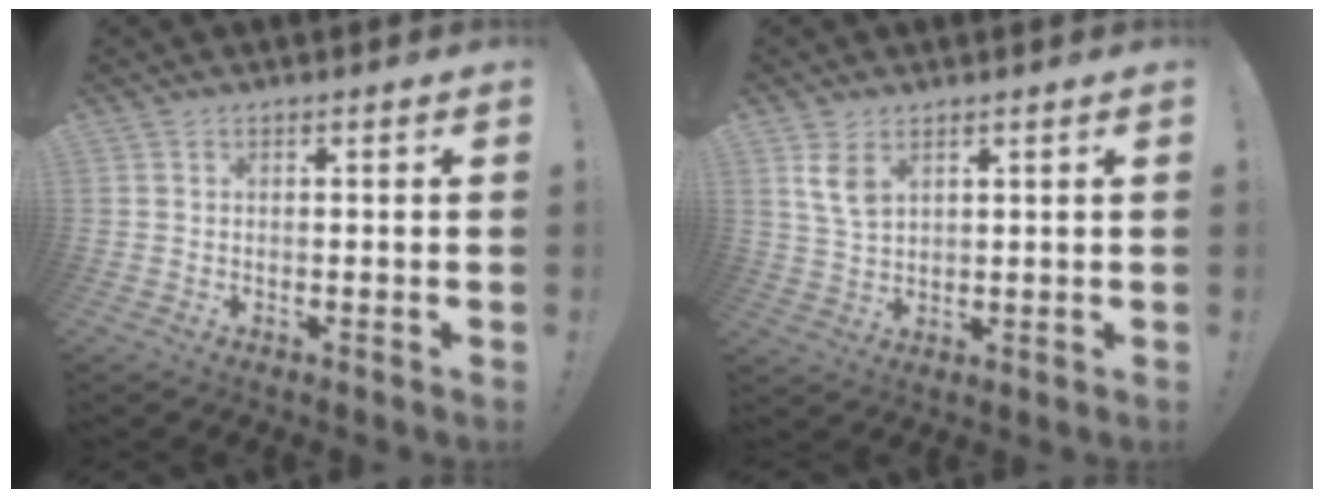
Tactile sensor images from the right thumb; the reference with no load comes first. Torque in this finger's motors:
{"motor_torque": [1.38, 1.34, 0.63, -0.84, 0.02]}